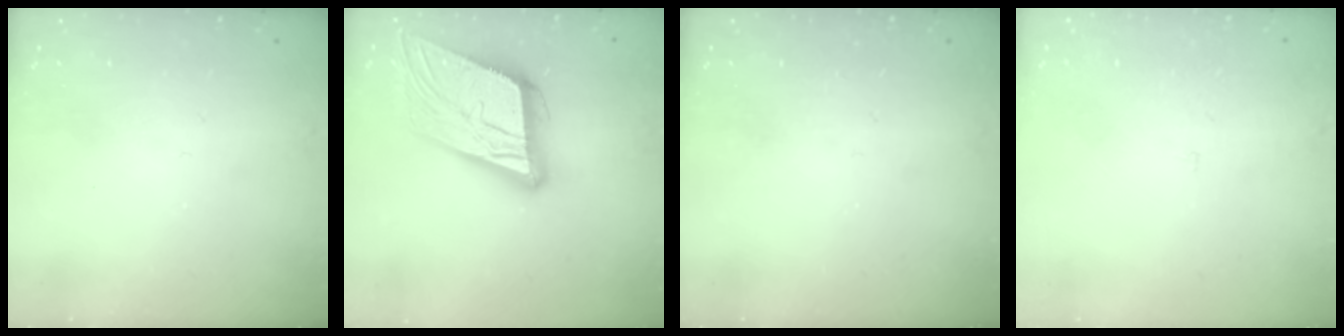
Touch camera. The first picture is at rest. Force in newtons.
{"total": 18.8, "press": 18.5, "slide": 3.5}
{"total": 0.0}
{"total": 1.8, "press": 1.8, "slide": 0.1}